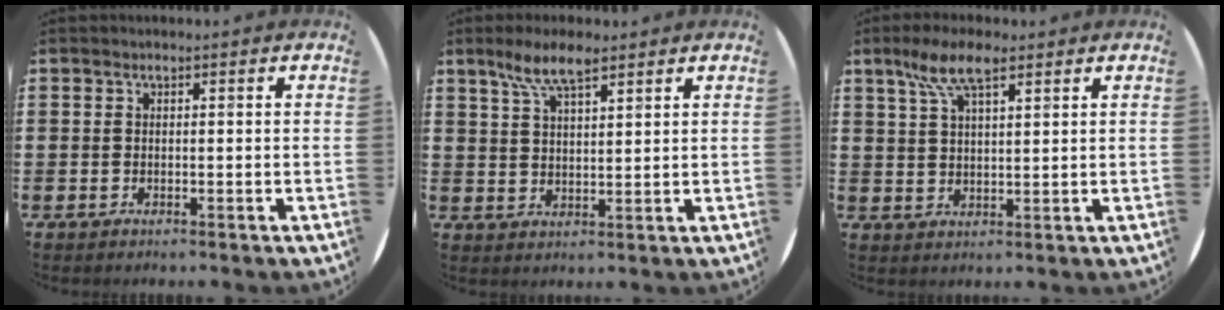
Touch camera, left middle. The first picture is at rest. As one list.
[{"total": 6.3, "force": [4.6, 1.7, 3.9], "torque": [-0.079, -0.005, 0.080]}, {"total": 7.2, "force": [4.6, 2.3, 5.0], "torque": [-0.109, 0.006, 0.081]}]